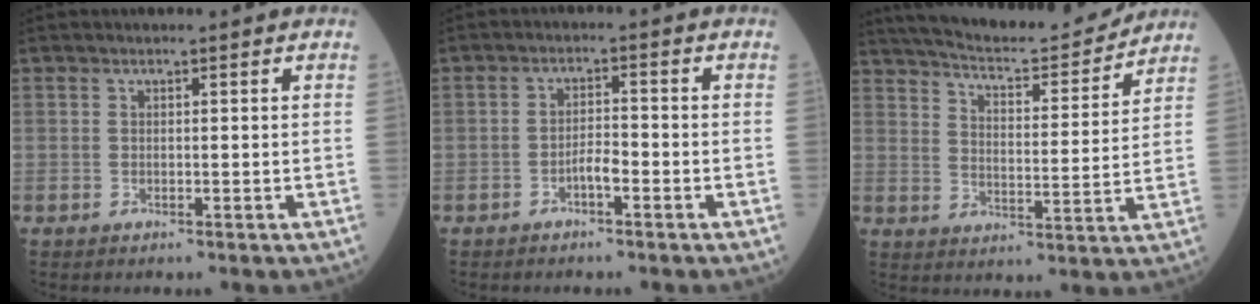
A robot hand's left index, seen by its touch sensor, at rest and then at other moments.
{"total": 2.5, "force": [-1.6, 0.4, 1.8], "torque": [-0.028, 0.001, -0.032]}
{"total": 17.1, "force": [15.9, 2.0, 5.9], "torque": [-0.099, -0.007, 0.233]}